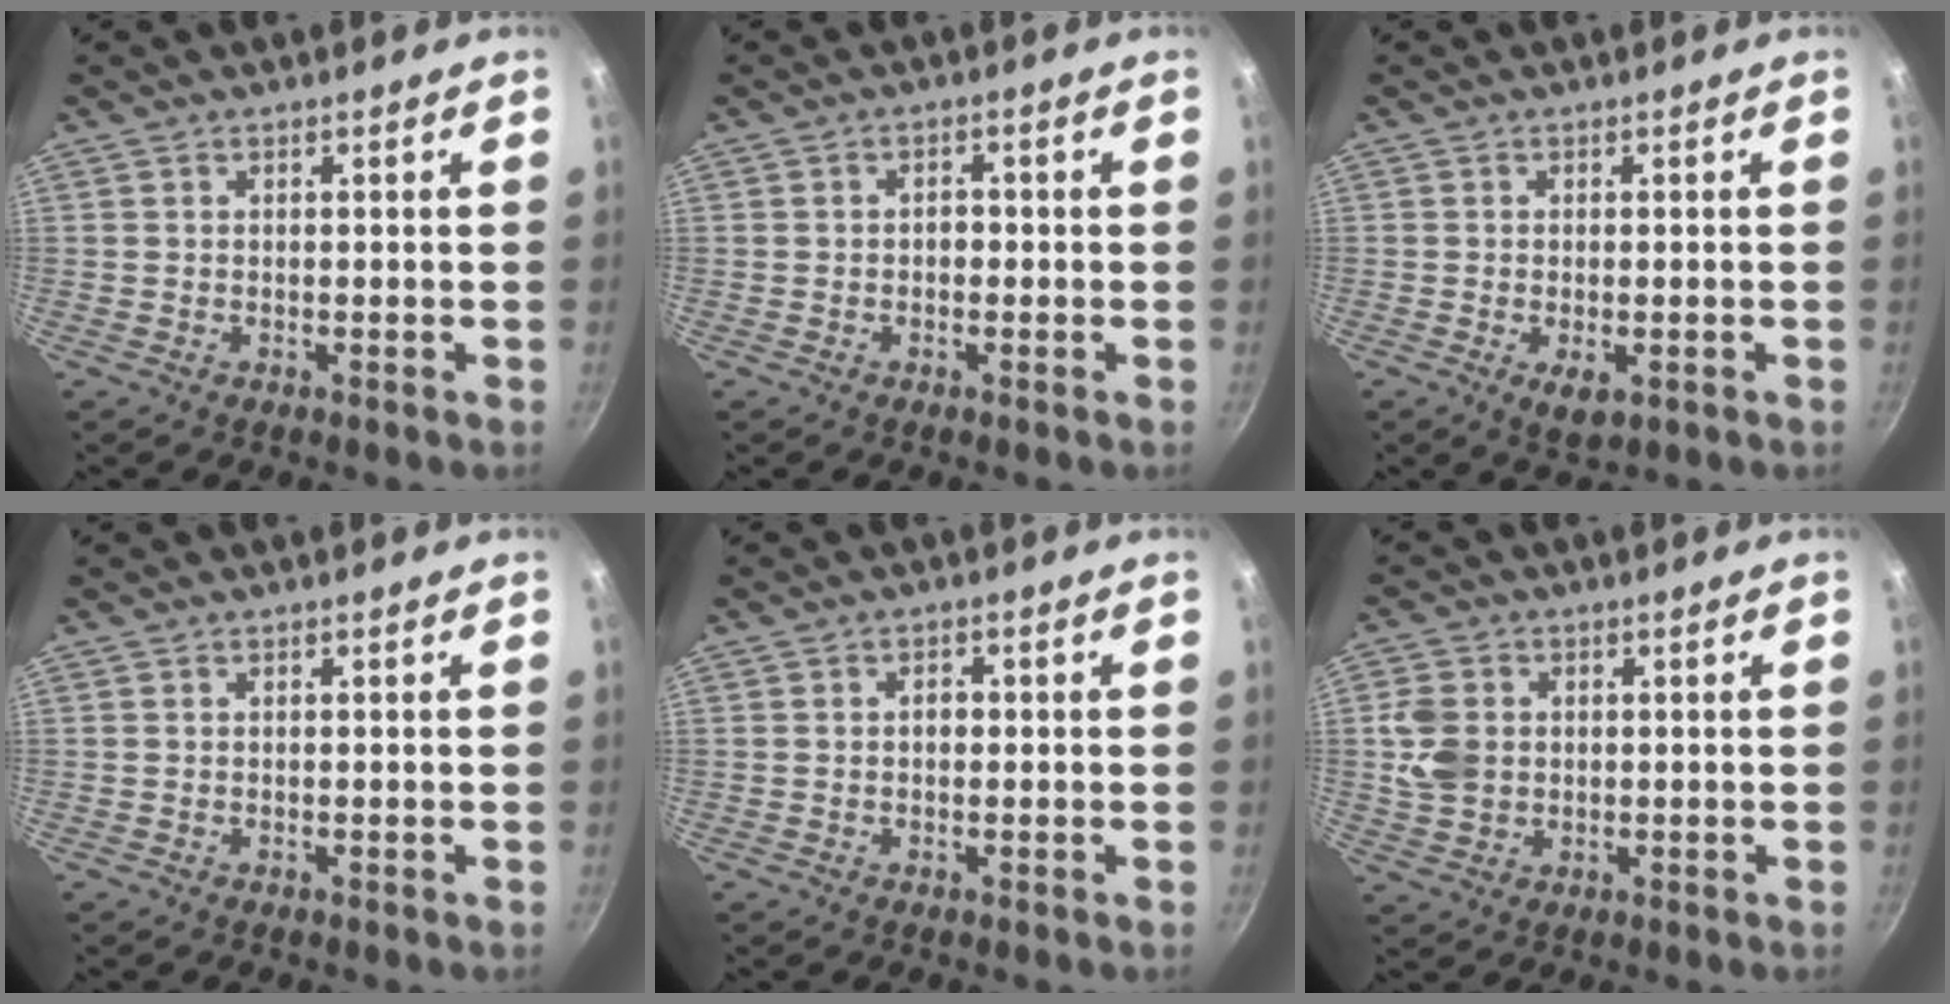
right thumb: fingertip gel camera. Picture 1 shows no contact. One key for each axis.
{"total": 1.8, "fx": -0.5, "fy": 1.4, "fz": 1.1, "tx": -0.007, "ty": 0.010, "tz": -0.008}
{"total": 3.7, "fx": -1.2, "fy": 1.8, "fz": 3.0, "tx": -0.046, "ty": -0.009, "tz": -0.014}
{"total": 0.0}
{"total": 1.6, "fx": -0.1, "fy": 1.2, "fz": 1.1, "tx": -0.011, "ty": 0.007, "tz": -0.002}
{"total": 7.0, "fx": 0.6, "fy": 5.7, "fz": 4.0, "tx": -0.065, "ty": 0.002, "tz": 0.009}